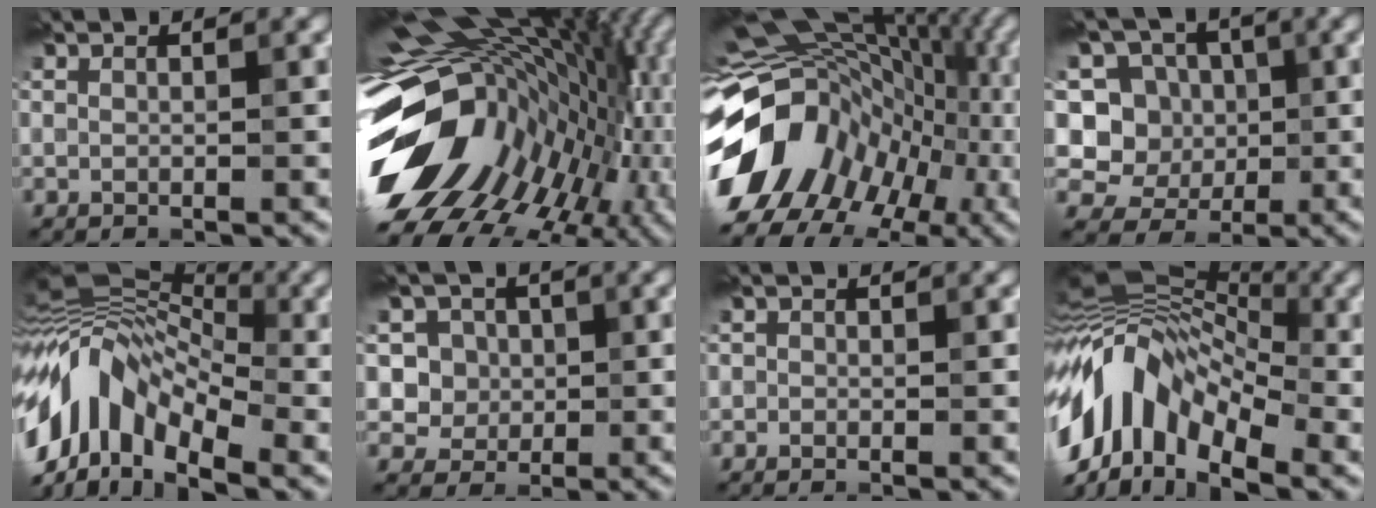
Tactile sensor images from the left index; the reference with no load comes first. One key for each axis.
{"total": 17.2, "fx": -0.7, "fy": 11.3, "fz": 12.9, "tx": -0.209, "ty": -0.013, "tz": 0.000}
{"total": 14.4, "fx": -3.1, "fy": 11.3, "fz": 8.4, "tx": -0.164, "ty": 0.004, "tz": -0.055}
{"total": 6.8, "fx": -0.1, "fy": 6.5, "fz": 2.1, "tx": -0.028, "ty": 0.013, "tz": -0.033}
{"total": 9.8, "fx": -3.2, "fy": 6.0, "fz": 7.0, "tx": -0.126, "ty": 0.024, "tz": -0.084}
{"total": 4.3, "fx": 0.8, "fy": 3.9, "fz": 1.5, "tx": -0.024, "ty": -0.008, "tz": 0.014}
{"total": 0.5, "fx": -0.5, "fy": 0.1, "fz": -0.3, "tx": 0.008, "ty": 0.001, "tz": -0.008}
{"total": 10.7, "fx": -2.9, "fy": 6.6, "fz": 7.9, "tx": -0.137, "ty": 0.026, "tz": -0.078}